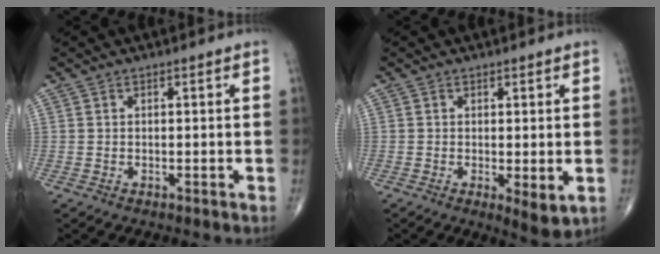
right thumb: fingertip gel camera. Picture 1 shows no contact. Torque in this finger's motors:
{"motor_torque": [0.01, 0.10, -0.24, -0.25, 0.03]}